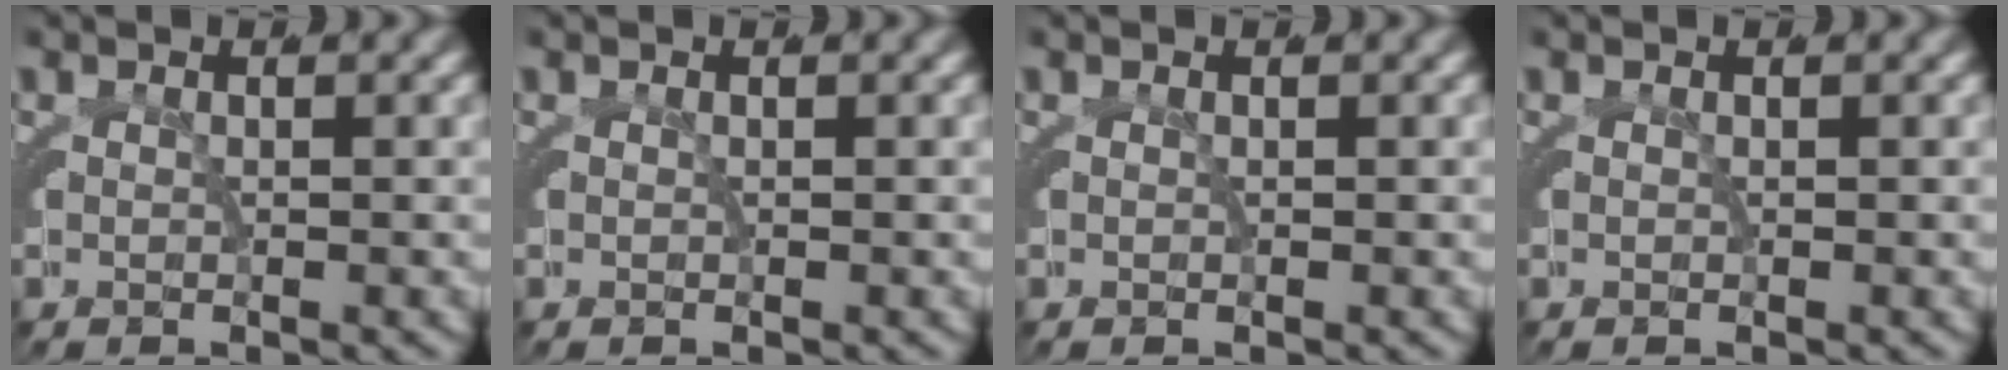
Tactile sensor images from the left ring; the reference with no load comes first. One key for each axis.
{"total": 0.0}
{"total": 0.0}
{"total": 0.0}